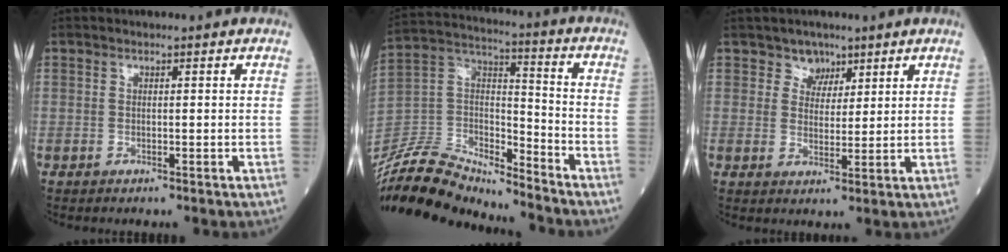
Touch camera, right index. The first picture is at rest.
{"total": 17.6, "force": [-17.0, 2.7, 4.0], "torque": [-0.080, 0.042, -0.310]}
{"total": 3.4, "force": [2.4, 2.4, 0.4], "torque": [-0.001, 0.001, 0.038]}